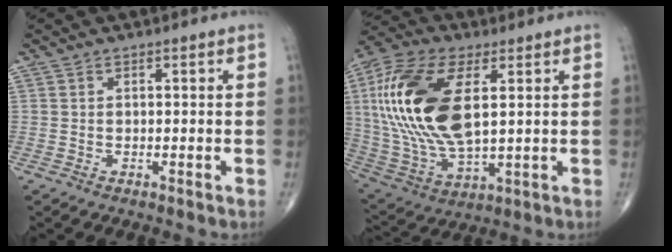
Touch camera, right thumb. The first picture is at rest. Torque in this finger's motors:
{"motor_torque": [1.96, 2.88, 2.38, 0.39, 0.85]}